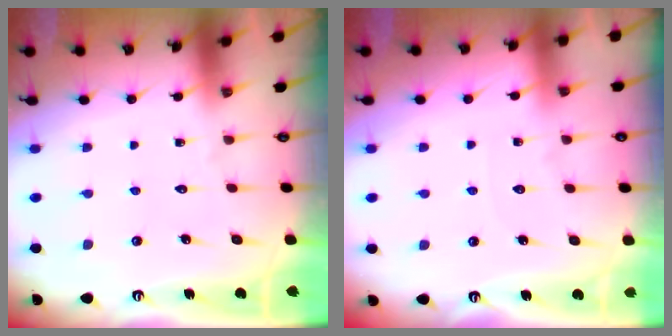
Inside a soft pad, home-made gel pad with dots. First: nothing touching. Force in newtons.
{"total": 2.2, "press": 2.2, "slide": 0.3}